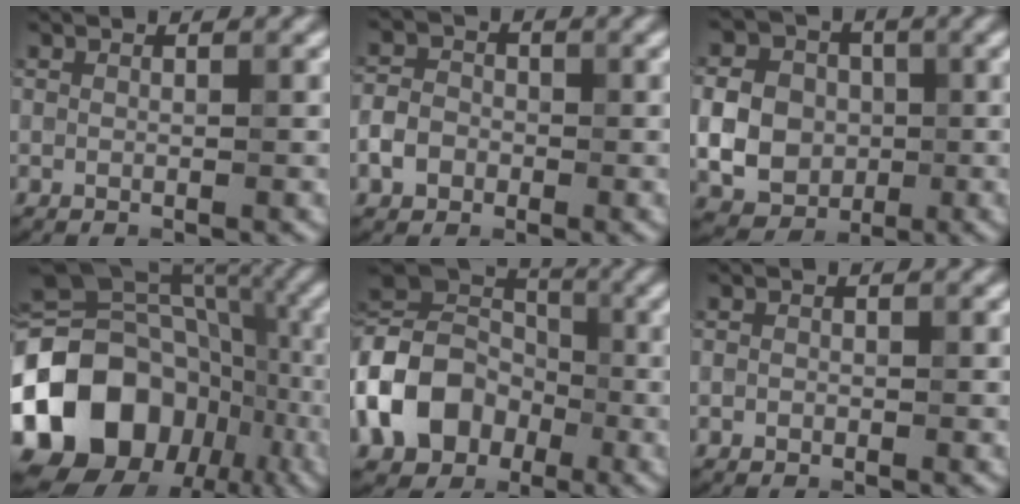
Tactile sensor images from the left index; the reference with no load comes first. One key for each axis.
{"total": 2.9, "fx": -1.2, "fy": 2.3, "fz": 1.3, "tx": -0.024, "ty": 0.009, "tz": -0.029}
{"total": 7.1, "fx": -0.8, "fy": 6.0, "fz": 3.6, "tx": -0.073, "ty": 0.004, "tz": -0.025}
{"total": 17.2, "fx": -5.9, "fy": 13.3, "fz": 9.1, "tx": -0.189, "ty": 0.022, "tz": -0.106}
{"total": 11.8, "fx": -3.0, "fy": 9.2, "fz": 6.8, "tx": -0.158, "ty": 0.002, "tz": -0.065}
{"total": 0.6, "fx": -0.2, "fy": 0.5, "fz": 0.2, "tx": 0.011, "ty": 0.003, "tz": -0.009}